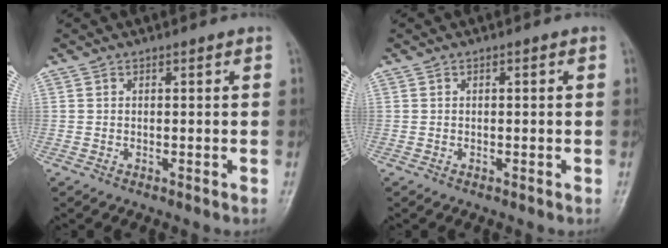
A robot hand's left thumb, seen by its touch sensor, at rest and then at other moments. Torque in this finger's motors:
{"motor_torque": [-0.08, -0.08, 0.01, 0.14, 0.00]}